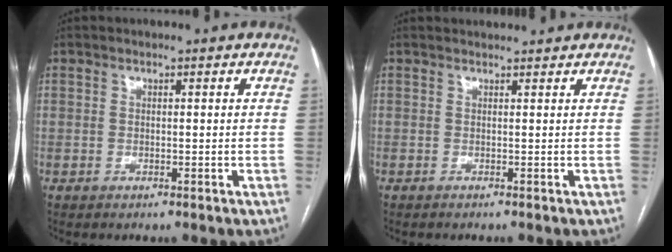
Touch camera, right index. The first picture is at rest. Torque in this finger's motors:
{"motor_torque": [-0.72, 0.10, -0.22, -0.04]}